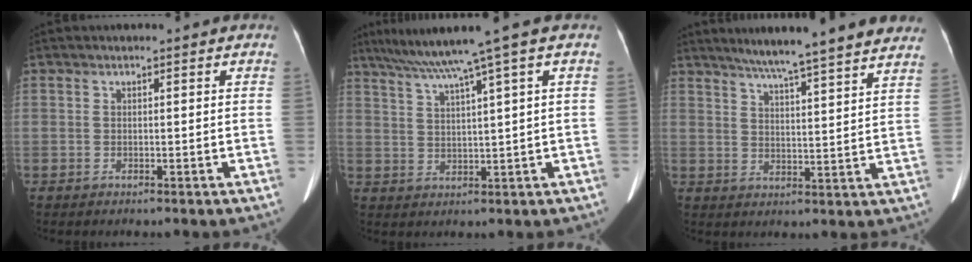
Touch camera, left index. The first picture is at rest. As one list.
[{"total": 8.8, "force": [5.9, -2.1, 6.2], "torque": [-0.100, 0.023, 0.099]}, {"total": 18.1, "force": [15.7, 0.0, 9.1], "torque": [-0.136, 0.000, 0.200]}]